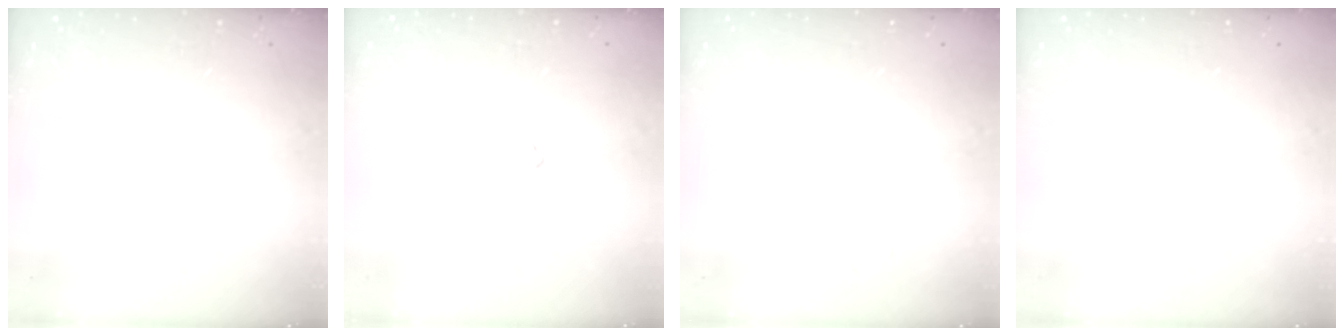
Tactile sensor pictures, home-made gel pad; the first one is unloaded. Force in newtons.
{"total": 2.6, "press": 2.6, "slide": 0.1}
{"total": 0.0}
{"total": 0.0}